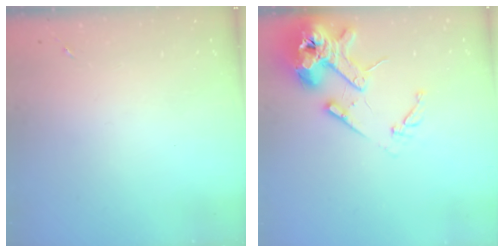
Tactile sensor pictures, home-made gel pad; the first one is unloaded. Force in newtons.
{"total": 16.3, "press": 16.2, "slide": 2.3}